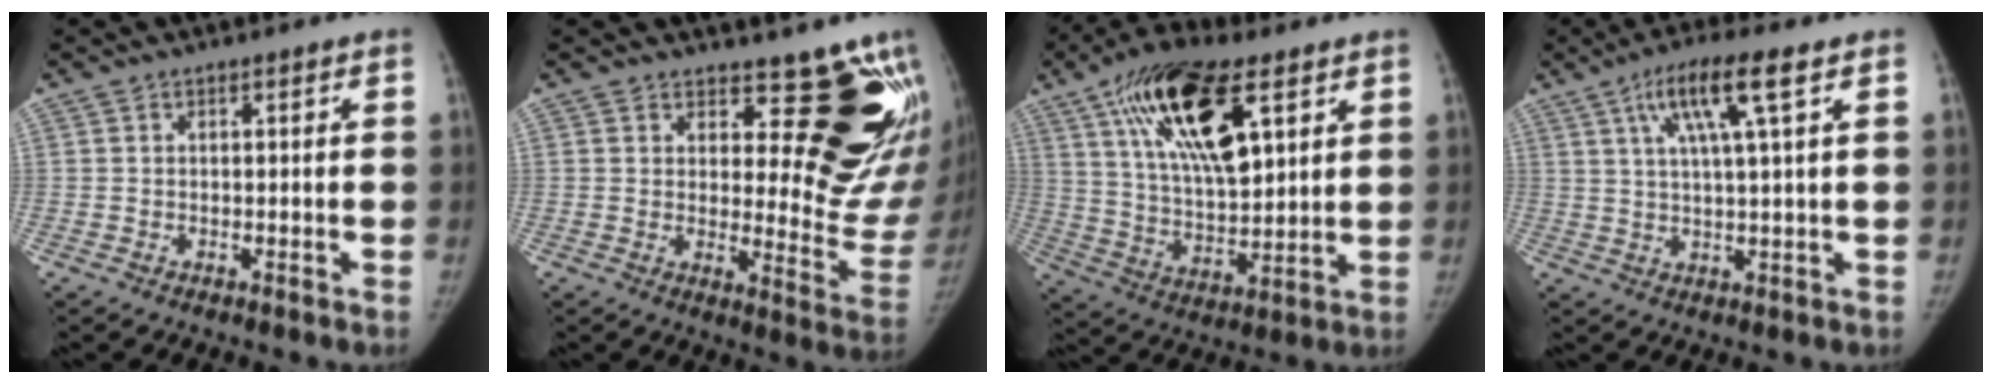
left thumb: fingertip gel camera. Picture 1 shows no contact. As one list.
[{"total": 16.8, "force": [13.2, 6.4, 8.1], "torque": [-0.047, -0.116, 0.150]}, {"total": 20.5, "force": [9.2, 8.5, 16.2], "torque": [-0.269, -0.024, 0.165]}, {"total": 9.6, "force": [4.2, 0.7, 8.6], "torque": [-0.166, 0.000, 0.075]}]